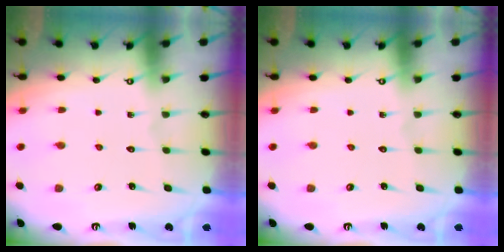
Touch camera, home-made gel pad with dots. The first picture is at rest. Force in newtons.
{"total": 0.0}